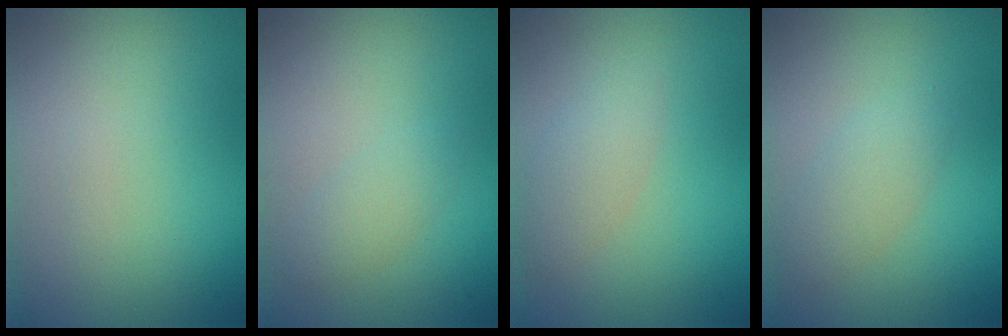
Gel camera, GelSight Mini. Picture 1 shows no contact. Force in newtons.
{"total": 1.4, "press": 1.4, "slide": 0.1}
{"total": 2.1, "press": 2.1, "slide": 0.2}
{"total": 2.2, "press": 2.2, "slide": 0.2}